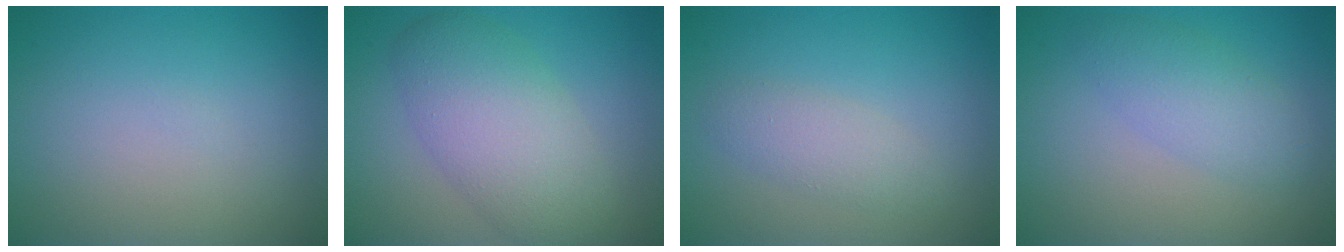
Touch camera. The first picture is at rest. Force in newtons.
{"total": 6.5, "press": 6.4, "slide": 0.6}
{"total": 2.1, "press": 2.1, "slide": 0.1}
{"total": 3.1, "press": 3.1, "slide": 0.0}